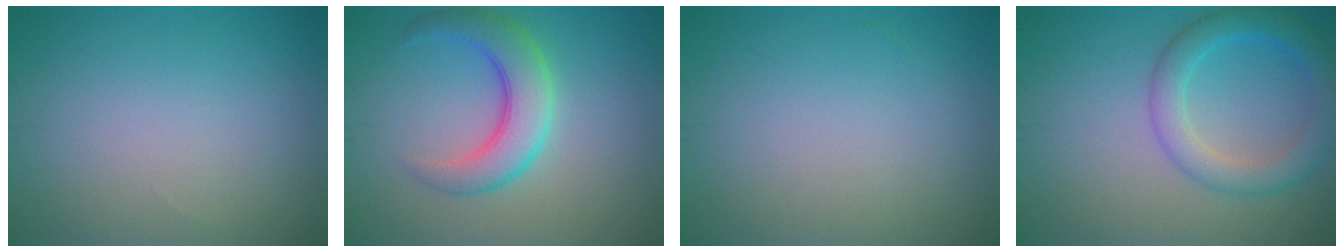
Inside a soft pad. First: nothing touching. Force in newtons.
{"total": 5.2, "press": 5.2, "slide": 0.1}
{"total": 0.0}
{"total": 4.5, "press": 4.5, "slide": 0.4}